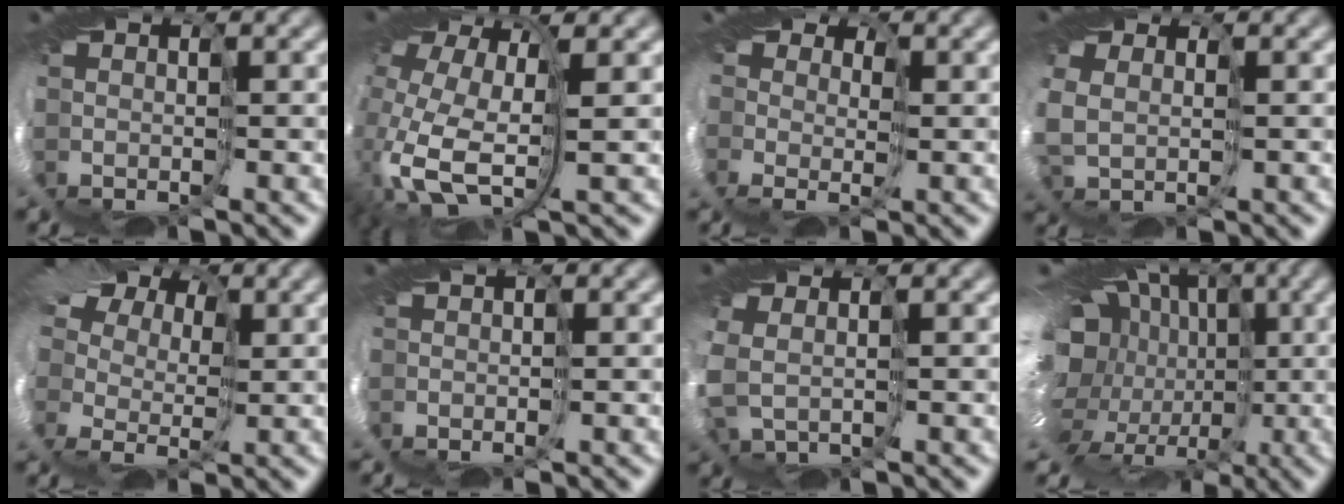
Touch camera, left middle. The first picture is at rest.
{"total": 13.1, "force": [-1.9, 7.6, 10.5], "torque": [-0.221, -0.035, -0.010]}
{"total": 4.5, "force": [1.3, 3.3, 2.7], "torque": [-0.049, 0.008, 0.012]}
{"total": 3.9, "force": [0.0, 2.9, 2.6], "torque": [-0.090, -0.010, 0.018]}
{"total": 10.8, "force": [5.2, 6.8, 6.7], "torque": [-0.124, 0.037, 0.051]}
{"total": 0.9, "force": [-0.4, -0.5, 0.6], "torque": [-0.003, -0.001, -0.012]}
{"total": 3.9, "force": [-0.7, 2.7, 2.7], "torque": [-0.096, -0.015, 0.003]}
{"total": 16.6, "force": [-0.8, 13.1, 10.2], "torque": [-0.181, -0.025, -0.027]}